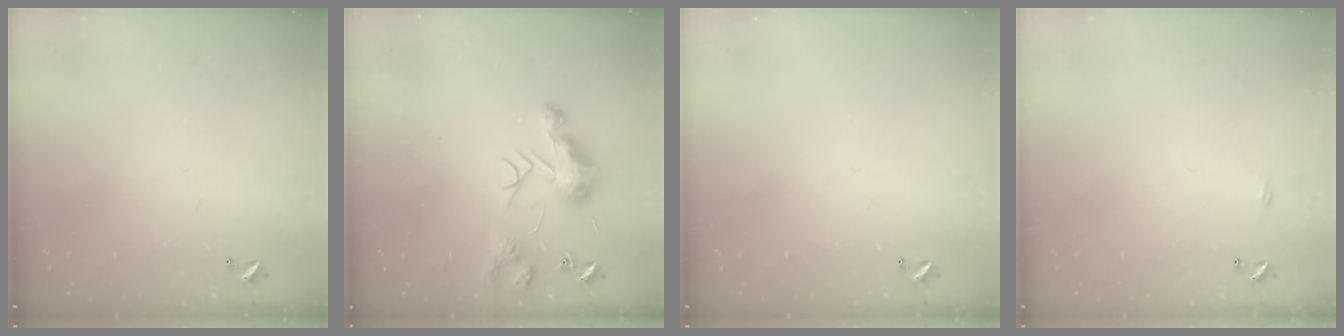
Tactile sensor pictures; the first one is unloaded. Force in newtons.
{"total": 8.8, "press": 8.8, "slide": 0.0}
{"total": 0.0}
{"total": 2.2, "press": 2.1, "slide": 0.4}